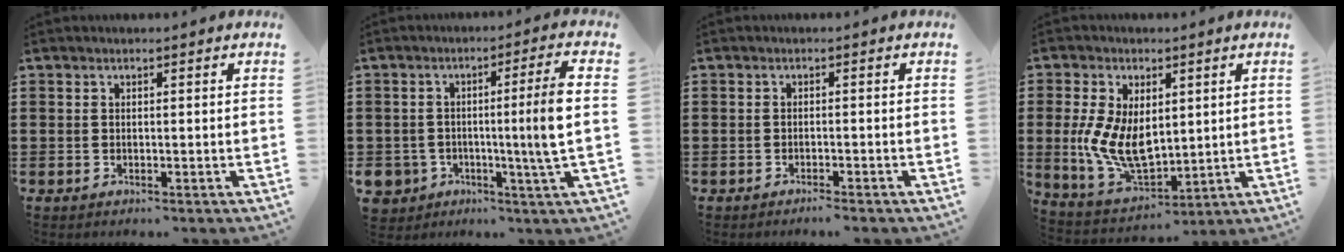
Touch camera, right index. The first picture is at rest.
{"total": 8.1, "force": [-0.8, 1.1, 8.0], "torque": [-0.127, -0.010, -0.022]}
{"total": 1.1, "force": [-1.0, 0.0, 0.4], "torque": [-0.009, 0.000, -0.020]}
{"total": 9.7, "force": [0.6, 5.9, 7.7], "torque": [-0.179, 0.002, 0.013]}